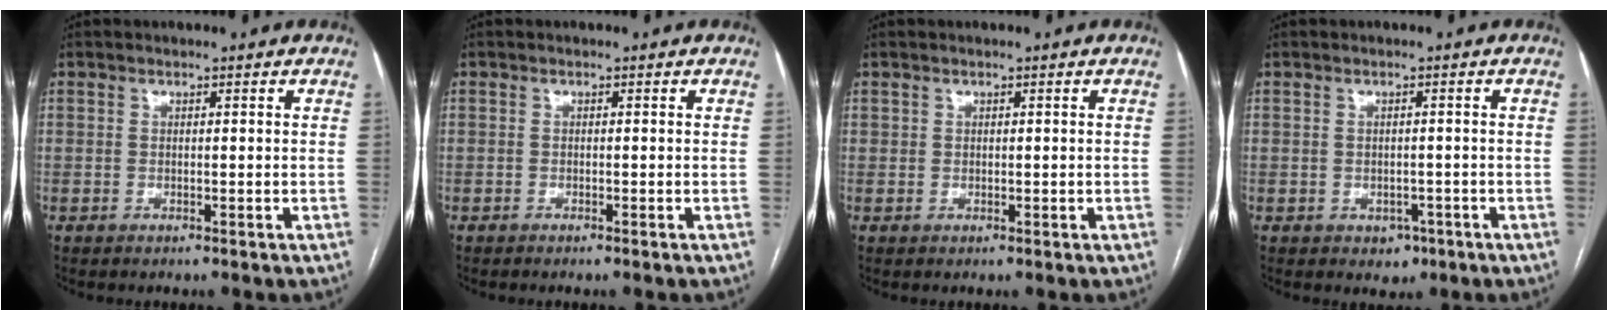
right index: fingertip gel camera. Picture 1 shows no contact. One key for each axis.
{"total": 0.5, "fx": -0.4, "fy": -0.1, "fz": 0.3, "tx": -0.006, "ty": 0.002, "tz": -0.008}
{"total": 0.5, "fx": 0.2, "fy": 0.5, "fz": 0.0, "tx": 0.004, "ty": 0.003, "tz": 0.004}
{"total": 2.6, "fx": -1.2, "fy": 1.9, "fz": 1.1, "tx": -0.007, "ty": 0.004, "tz": -0.007}